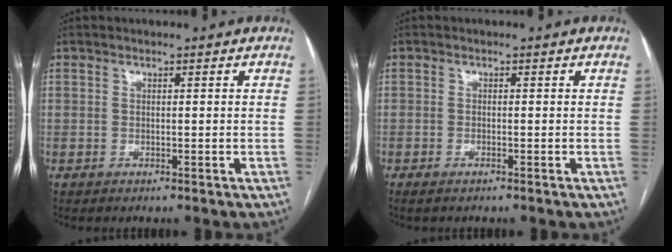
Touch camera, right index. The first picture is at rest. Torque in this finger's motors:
{"motor_torque": [0.11, -0.01, 0.06, -0.01]}